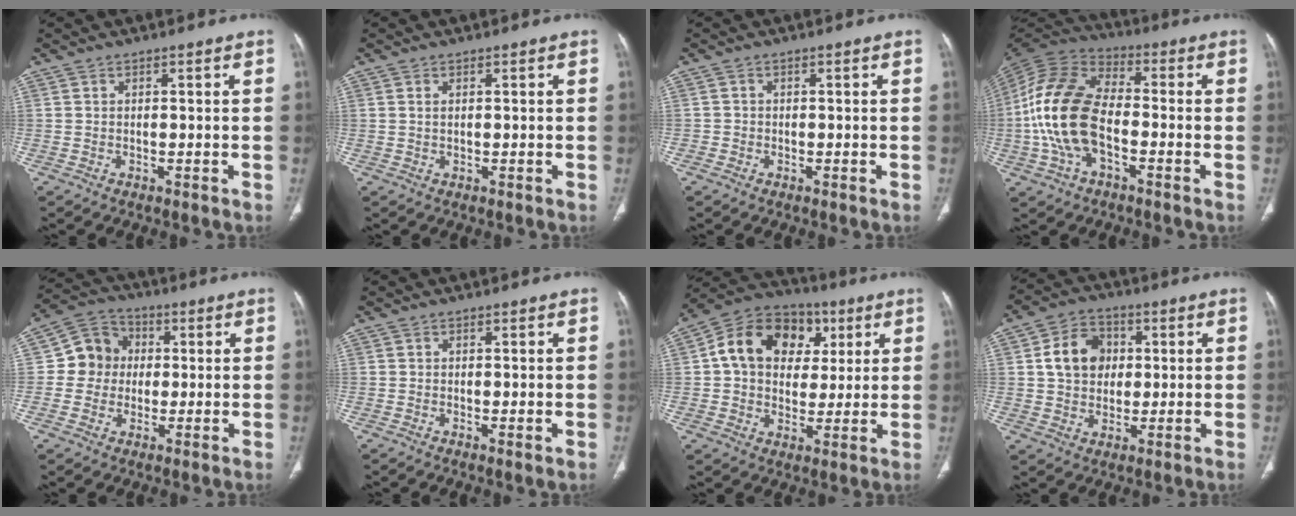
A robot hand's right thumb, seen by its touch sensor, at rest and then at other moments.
{"total": 0.8, "force": [0.4, 0.4, 0.5], "torque": [-0.011, 0.002, 0.011]}
{"total": 1.0, "force": [-0.5, 0.8, -0.1], "torque": [0.007, 0.006, -0.014]}
{"total": 16.8, "force": [-3.0, 9.6, 13.5], "torque": [-0.278, 0.030, -0.061]}
{"total": 8.7, "force": [0.3, 8.2, 2.9], "torque": [-0.015, 0.018, -0.005]}
{"total": 0.6, "force": [-0.1, 0.1, 0.6], "torque": [-0.016, -0.005, -0.004]}
{"total": 16.8, "force": [4.1, 13.1, 9.6], "torque": [-0.125, 0.015, 0.061]}
{"total": 9.9, "force": [1.7, 8.0, 5.6], "torque": [-0.068, 0.006, 0.023]}